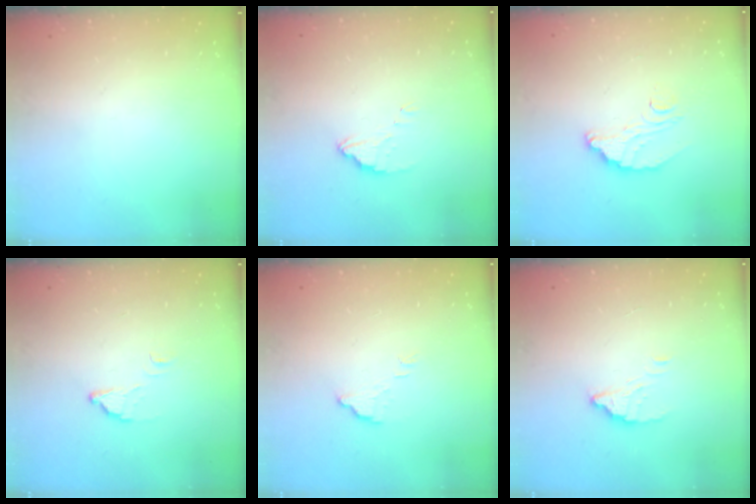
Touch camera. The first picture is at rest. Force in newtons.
{"total": 2.5, "press": 2.5, "slide": 0.2}
{"total": 9.0, "press": 9.0, "slide": 0.7}
{"total": 2.1, "press": 2.1, "slide": 0.1}
{"total": 2.3, "press": 2.3, "slide": 0.1}
{"total": 2.8, "press": 2.8, "slide": 0.3}